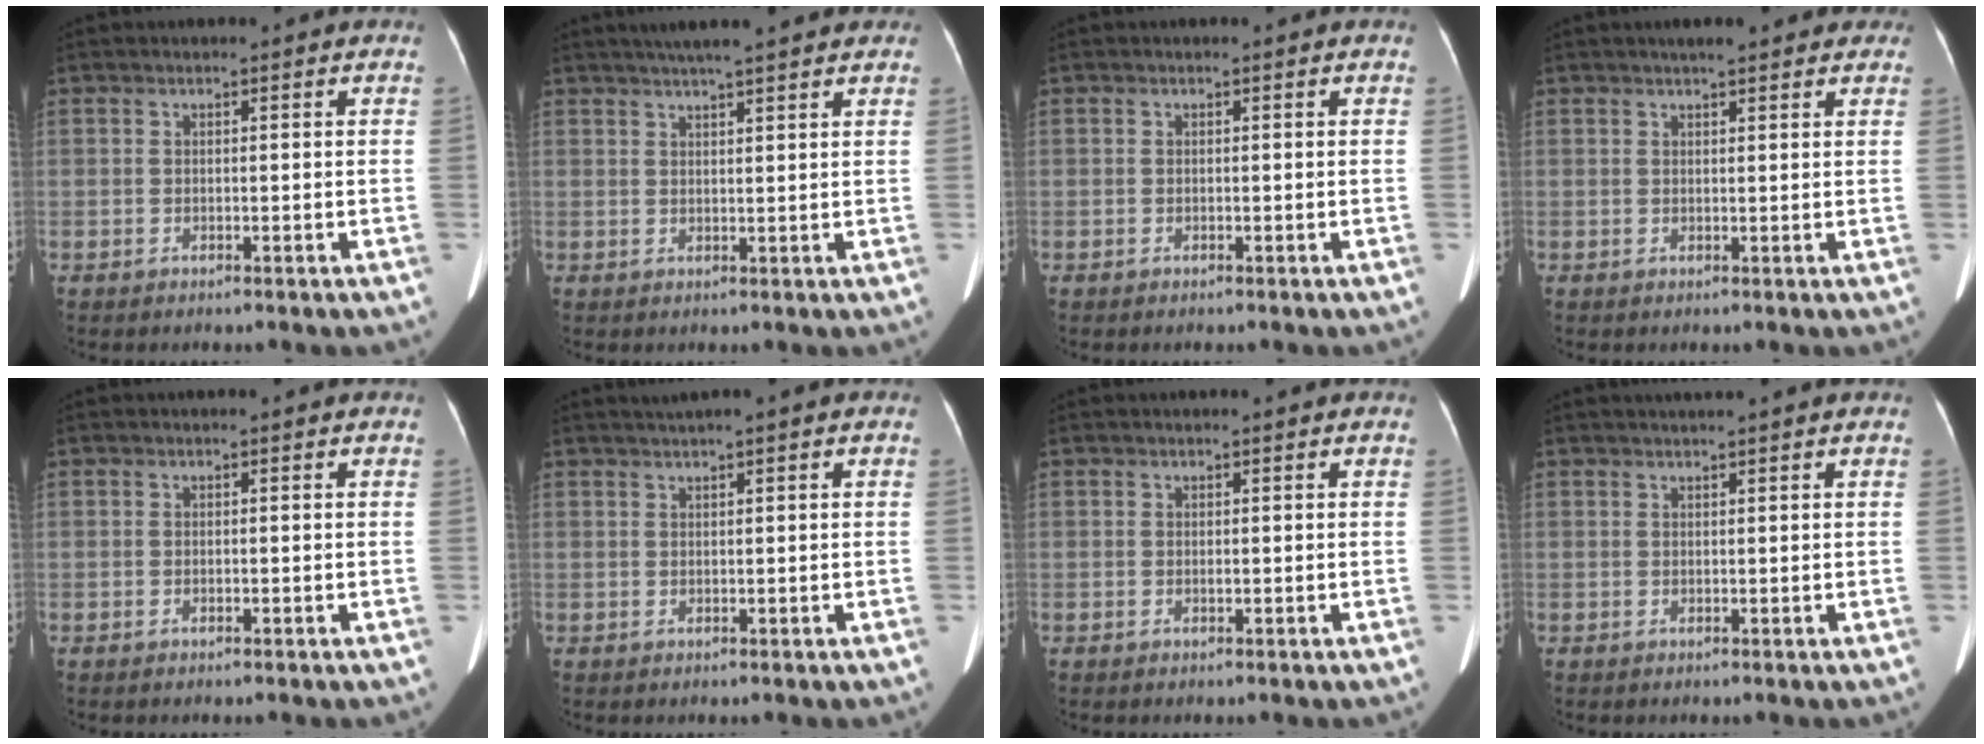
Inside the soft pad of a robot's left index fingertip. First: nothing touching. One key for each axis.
{"total": 10.8, "fx": 9.0, "fy": 0.9, "fz": 5.9, "tx": -0.078, "ty": 0.031, "tz": 0.108}
{"total": 0.0}
{"total": 6.1, "fx": 4.9, "fy": 1.3, "fz": 3.3, "tx": -0.032, "ty": 0.022, "tz": 0.056}
{"total": 0.0}
{"total": 2.1, "fx": 1.4, "fy": -0.2, "fz": 1.6, "tx": -0.030, "ty": 0.016, "tz": 0.026}
{"total": 0.0}
{"total": 2.0, "fx": 1.7, "fy": -0.4, "fz": 1.0, "tx": -0.009, "ty": 0.016, "tz": 0.026}